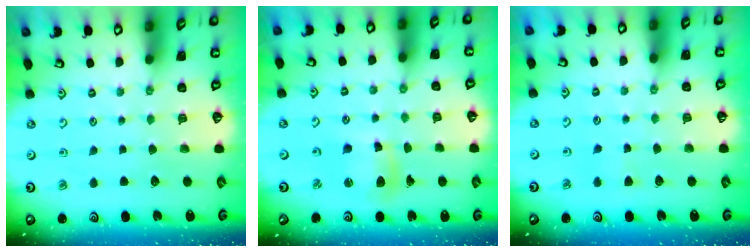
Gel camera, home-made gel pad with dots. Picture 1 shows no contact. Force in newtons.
{"total": 9.2, "press": 9.2, "slide": 1.0}
{"total": 3.8, "press": 3.8, "slide": 0.6}